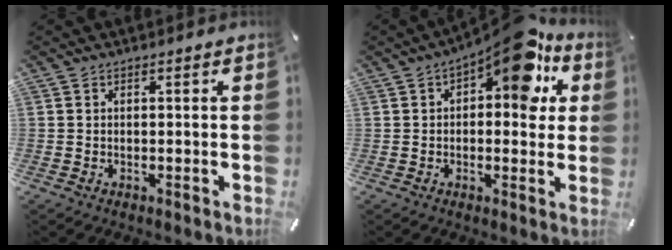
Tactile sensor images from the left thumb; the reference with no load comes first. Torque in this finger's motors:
{"motor_torque": [2.26, 2.38, 0.93, 0.28, 0.14]}